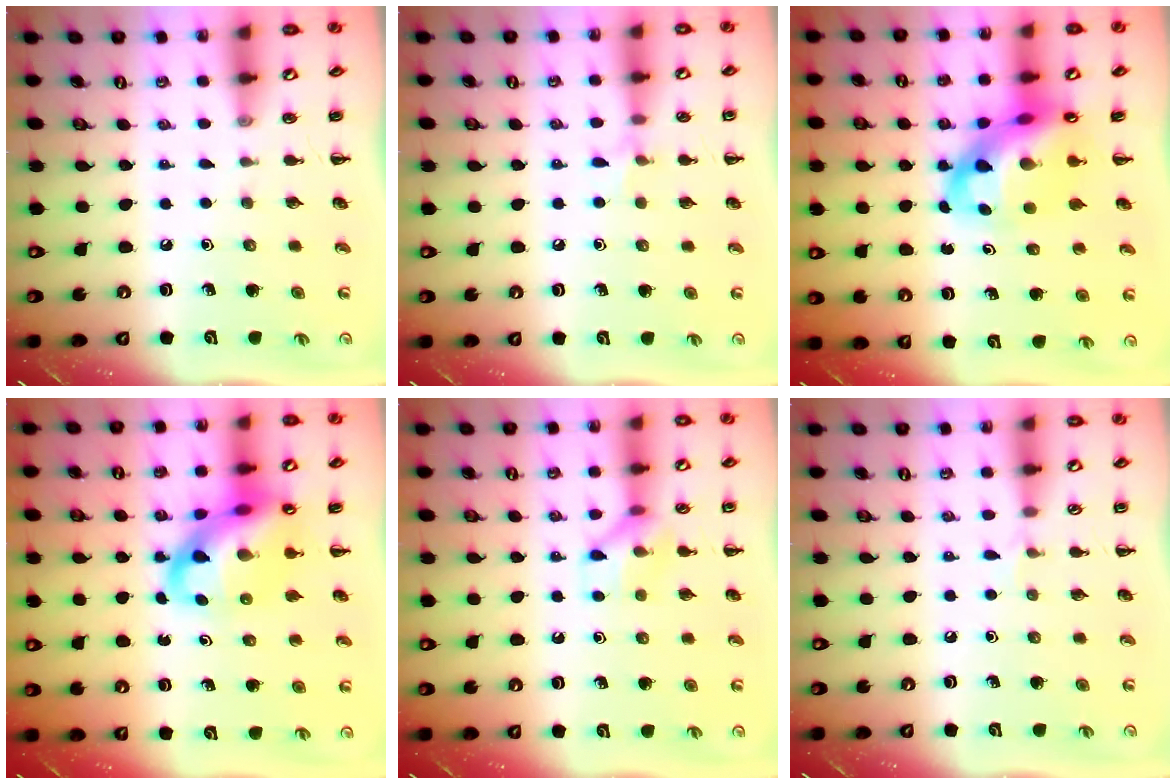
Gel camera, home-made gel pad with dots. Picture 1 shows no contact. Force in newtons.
{"total": 5.5, "press": 5.3, "slide": 1.5}
{"total": 11.4, "press": 11.1, "slide": 2.8}
{"total": 14.8, "press": 14.3, "slide": 4.0}
{"total": 8.3, "press": 8.3, "slide": 0.8}
{"total": 3.7, "press": 3.5, "slide": 1.3}